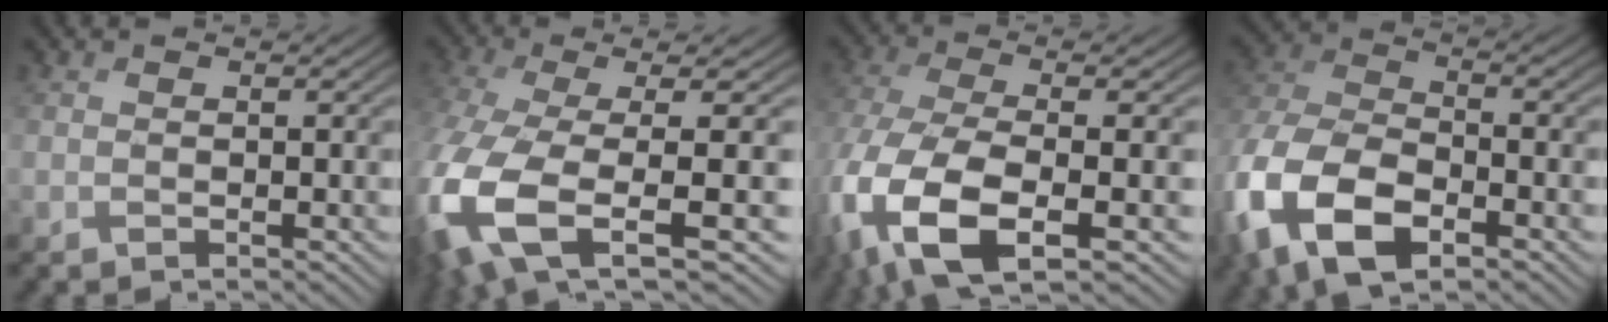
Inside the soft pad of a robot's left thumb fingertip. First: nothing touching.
{"total": 13.0, "force": [-3.3, 4.6, 11.6], "torque": [-0.285, -0.036, -0.048]}
{"total": 13.9, "force": [-5.7, 5.7, 11.3], "torque": [-0.301, -0.045, -0.083]}
{"total": 13.8, "force": [-6.3, 7.7, 9.6], "torque": [-0.254, -0.037, -0.117]}